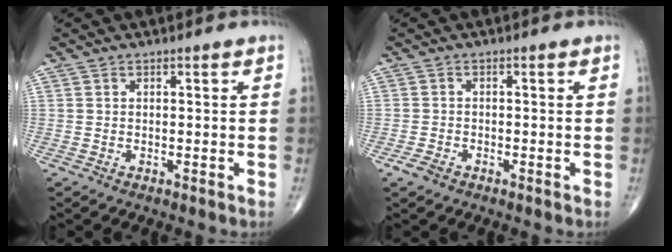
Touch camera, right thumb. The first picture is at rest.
{"total": 2.2, "force": [-1.4, 1.2, 1.2], "torque": [-0.028, 0.003, -0.024]}